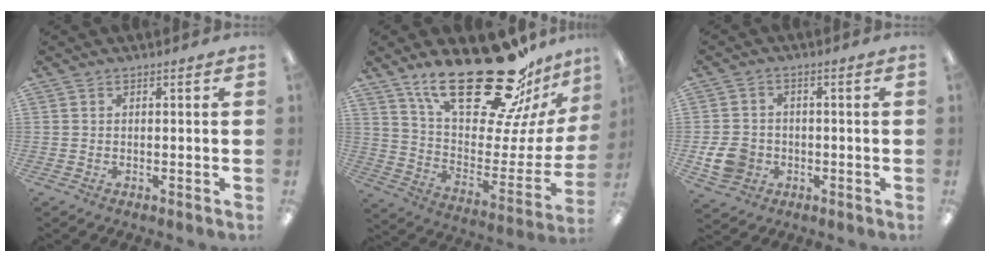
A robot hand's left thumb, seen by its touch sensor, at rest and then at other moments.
{"total": 30.7, "force": [20.9, 11.1, 19.5], "torque": [-0.290, -0.135, 0.354]}
{"total": 7.1, "force": [-1.9, 6.1, 3.1], "torque": [-0.063, 0.009, -0.035]}